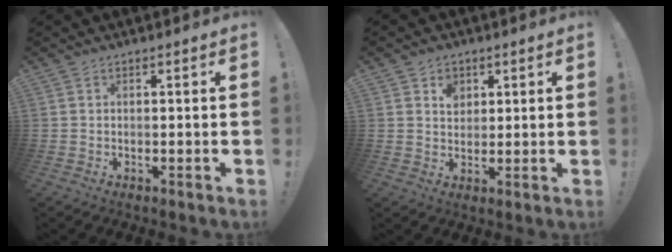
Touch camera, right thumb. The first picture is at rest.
{"total": 4.8, "force": [2.5, 3.8, 1.6], "torque": [-0.003, -0.014, 0.040]}